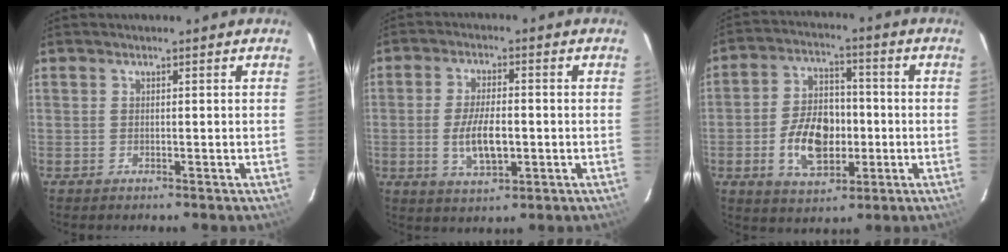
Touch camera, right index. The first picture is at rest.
{"total": 8.0, "force": [-1.5, 3.3, 7.1], "torque": [-0.140, -0.007, -0.022]}
{"total": 12.5, "force": [-3.0, 7.8, 9.3], "torque": [-0.182, 0.016, -0.041]}